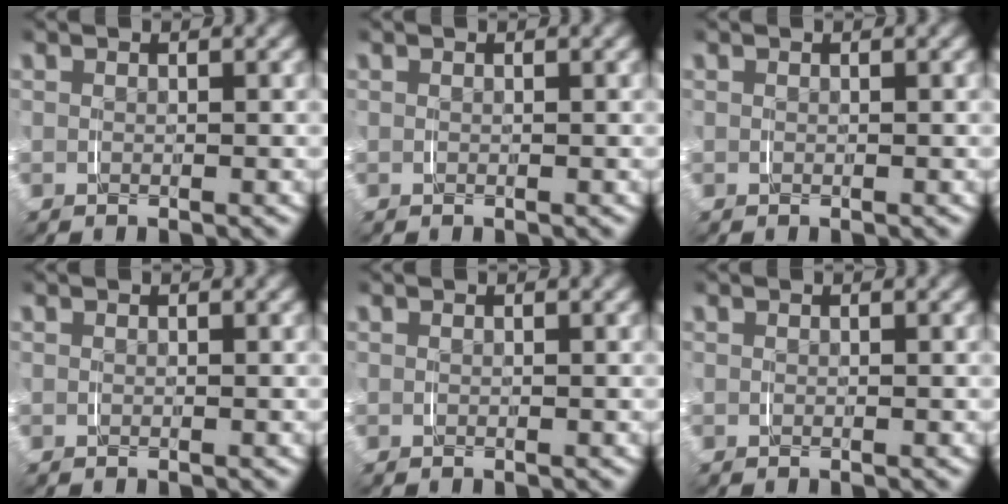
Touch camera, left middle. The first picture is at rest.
{"total": 0.0}
{"total": 0.0}
{"total": 0.0}
{"total": 0.0}
{"total": 0.0}